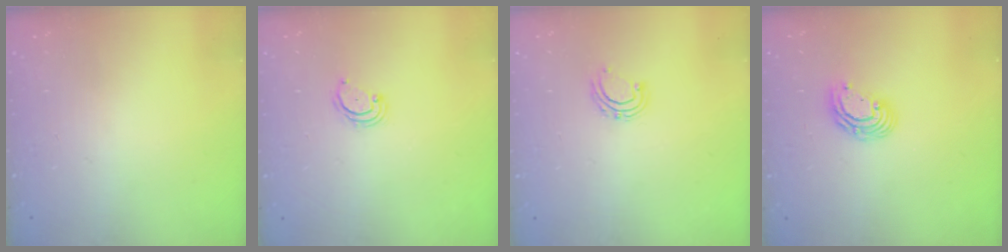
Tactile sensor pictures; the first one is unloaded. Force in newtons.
{"total": 2.8, "press": 2.8, "slide": 0.3}
{"total": 5.5, "press": 5.4, "slide": 1.1}
{"total": 7.0, "press": 7.0, "slide": 0.8}